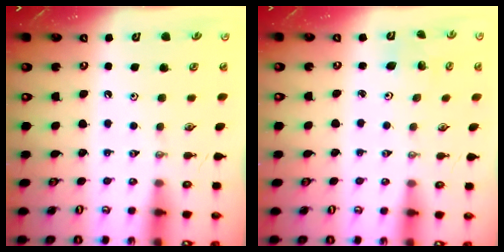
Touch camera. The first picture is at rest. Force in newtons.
{"total": 1.5, "press": 1.5, "slide": 0.1}